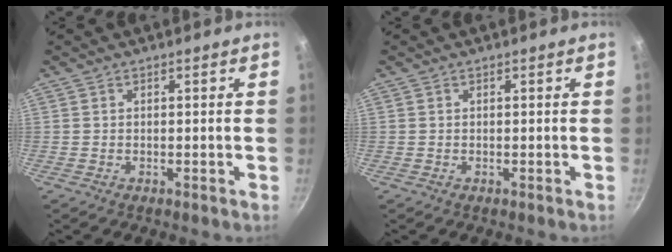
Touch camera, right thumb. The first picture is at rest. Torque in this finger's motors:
{"motor_torque": [-0.38, 0.05, -0.07, 0.23, -0.01]}